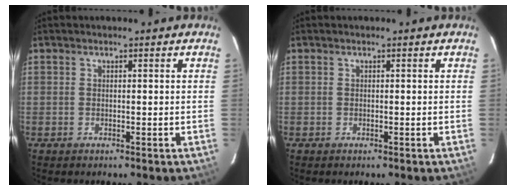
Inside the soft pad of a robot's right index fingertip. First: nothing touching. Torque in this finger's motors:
{"motor_torque": [0.05, 0.02, -0.01, 0.00]}